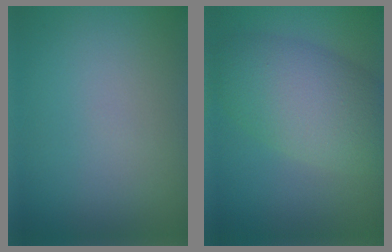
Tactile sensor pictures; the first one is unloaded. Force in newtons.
{"total": 7.3, "press": 7.3, "slide": 0.4}